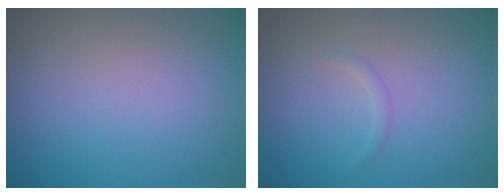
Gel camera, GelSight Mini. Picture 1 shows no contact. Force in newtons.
{"total": 0.7, "press": 0.7, "slide": 0.0}